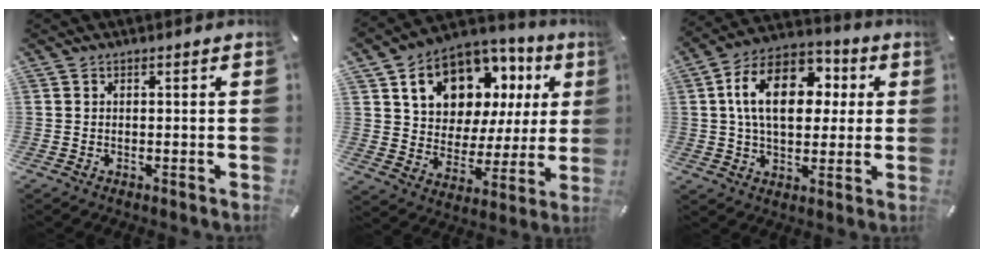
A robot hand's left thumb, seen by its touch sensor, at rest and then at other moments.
{"total": 15.0, "force": [8.2, 10.7, 6.6], "torque": [-0.115, -0.047, 0.149]}
{"total": 17.0, "force": [3.6, 11.5, 12.1], "torque": [-0.215, 0.003, 0.062]}